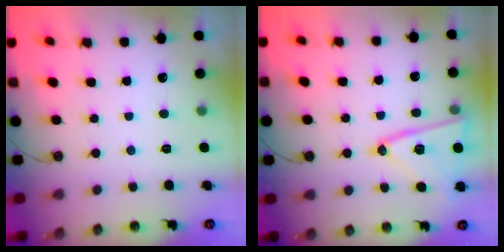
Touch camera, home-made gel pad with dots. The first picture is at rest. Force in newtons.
{"total": 16.2, "press": 16.1, "slide": 1.3}